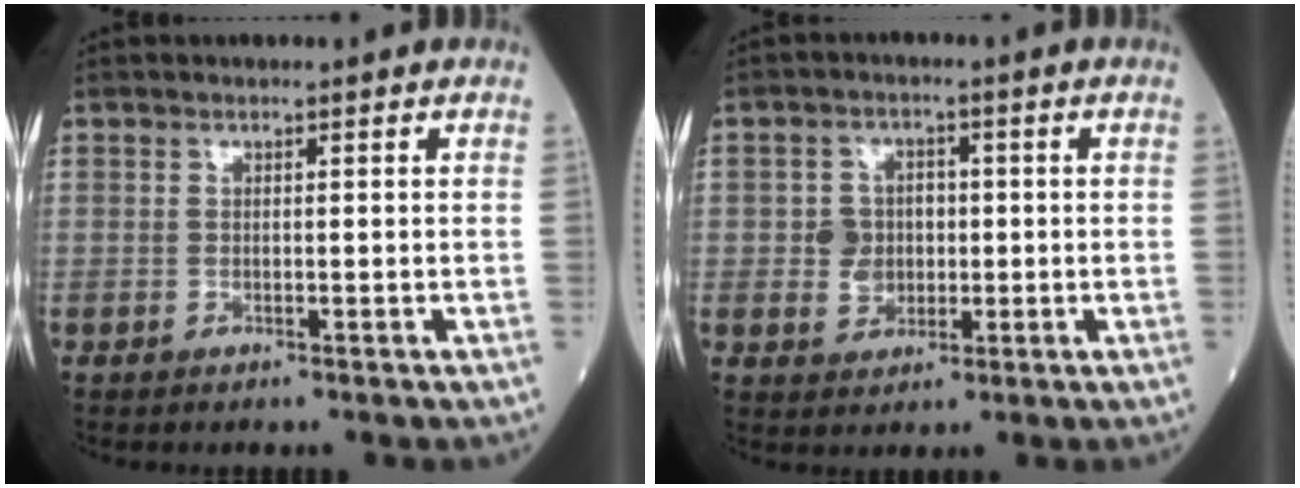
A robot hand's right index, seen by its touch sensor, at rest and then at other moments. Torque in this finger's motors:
{"motor_torque": [0.09, 0.10, 0.03, 0.04]}